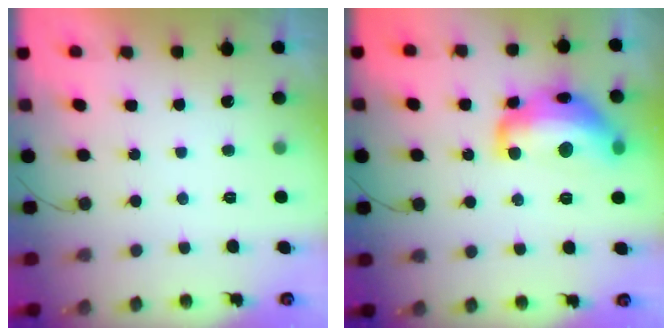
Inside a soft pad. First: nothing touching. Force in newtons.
{"total": 17.2, "press": 17.2, "slide": 1.1}